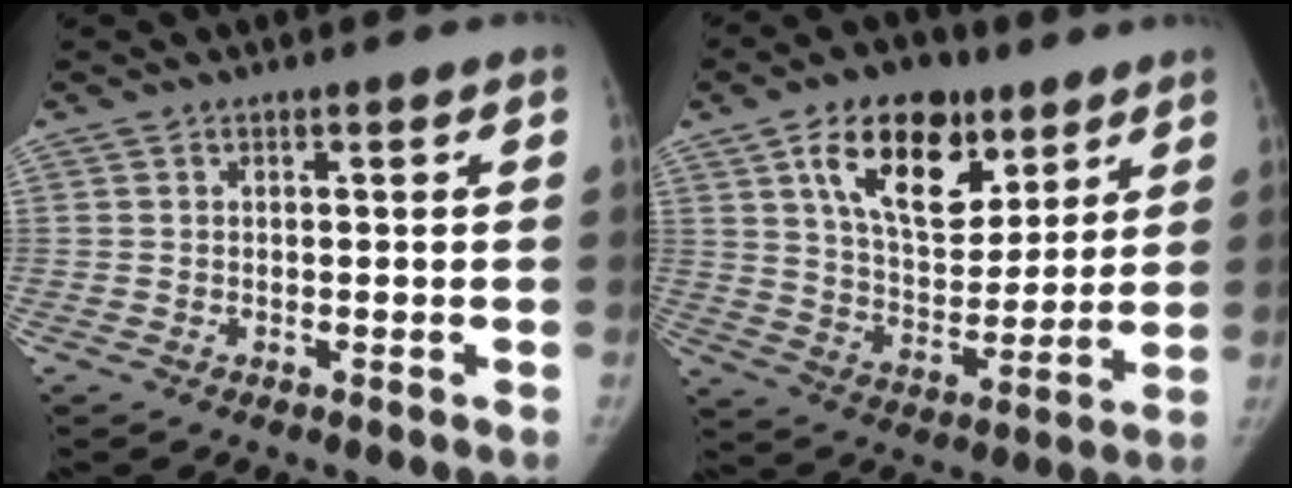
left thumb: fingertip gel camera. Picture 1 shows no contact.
{"total": 18.3, "force": [9.4, 10.8, 11.3], "torque": [-0.137, -0.039, 0.163]}